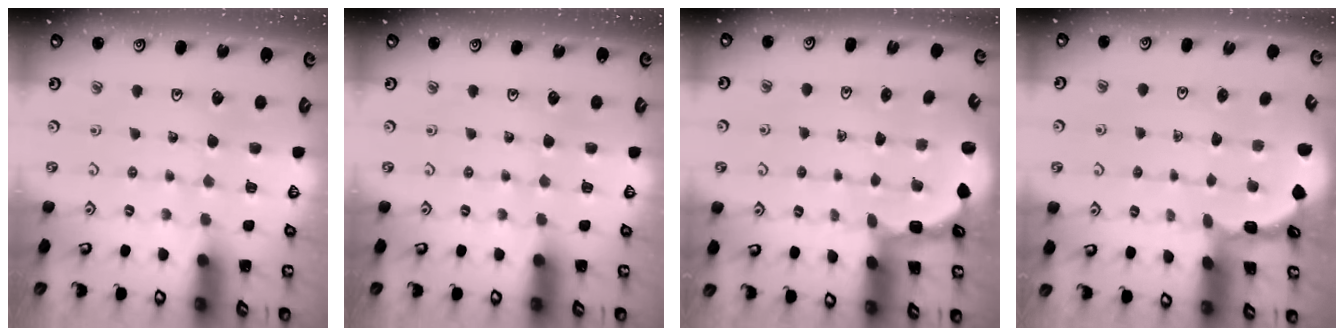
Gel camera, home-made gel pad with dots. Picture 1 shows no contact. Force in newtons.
{"total": 0.0}
{"total": 2.4, "press": 1.7, "slide": 1.6}
{"total": 1.5, "press": 1.4, "slide": 0.3}